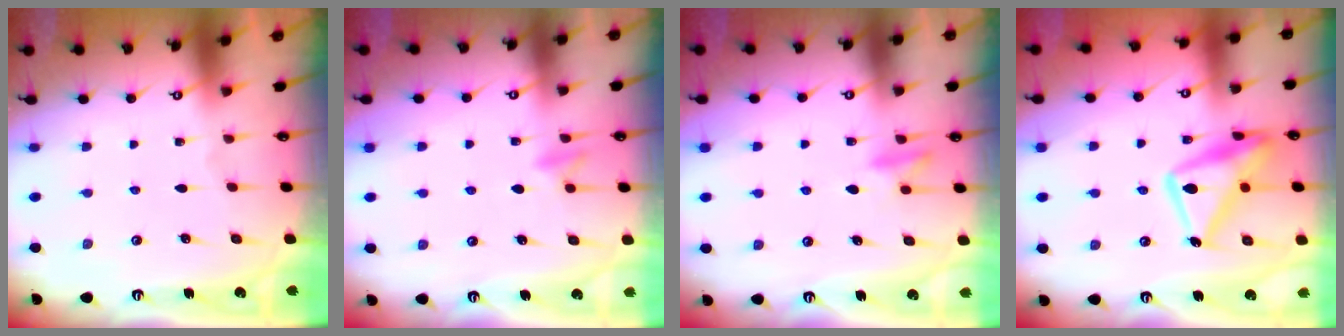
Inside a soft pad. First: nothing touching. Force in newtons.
{"total": 4.9, "press": 4.8, "slide": 0.9}
{"total": 9.0, "press": 8.9, "slide": 1.2}
{"total": 16.5, "press": 16.5, "slide": 1.6}